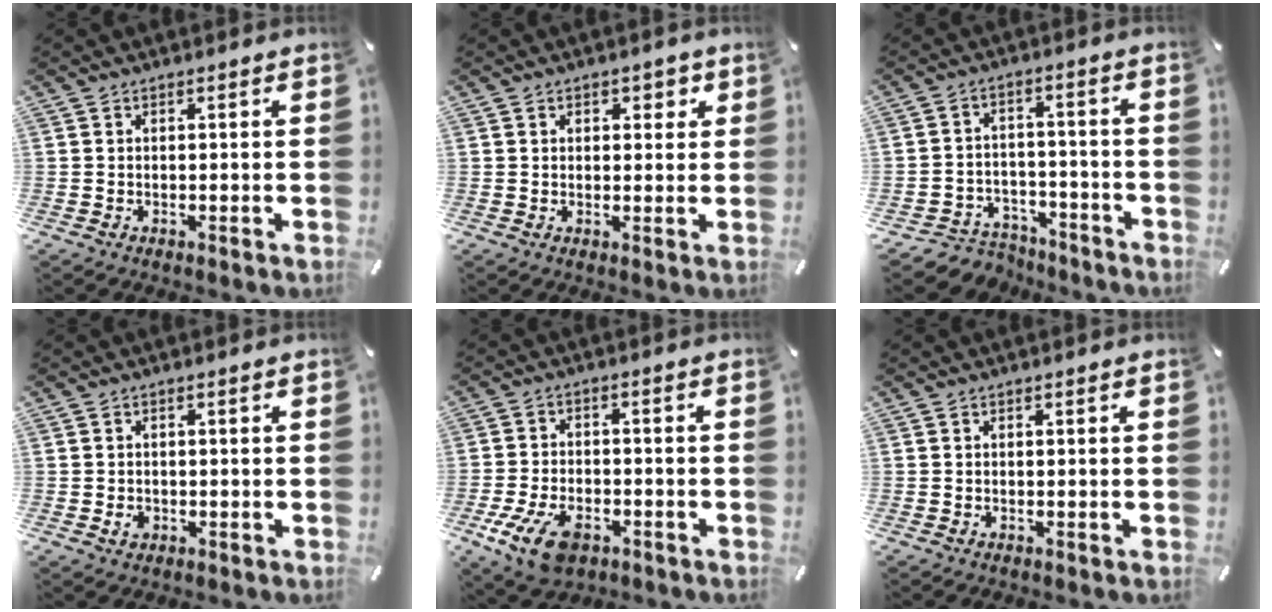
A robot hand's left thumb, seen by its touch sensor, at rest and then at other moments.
{"total": 2.3, "force": [0.9, 1.9, 1.0], "torque": [0.002, -0.003, 0.007]}
{"total": 6.1, "force": [-4.3, 4.1, 1.3], "torque": [-0.027, 0.020, -0.082]}
{"total": 1.7, "force": [-0.4, 1.4, 0.9], "torque": [-0.018, 0.002, -0.008]}
{"total": 10.0, "force": [-5.0, 6.0, 6.3], "torque": [-0.144, 0.011, -0.091]}
{"total": 0.0}